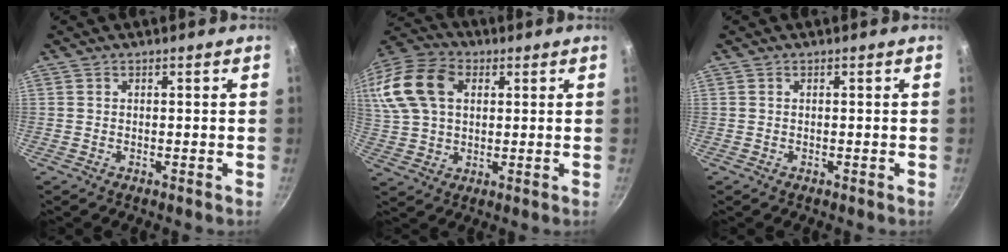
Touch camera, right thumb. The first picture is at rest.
{"total": 20.1, "force": [5.8, 14.0, 13.2], "torque": [-0.286, 0.024, 0.099]}
{"total": 0.0}